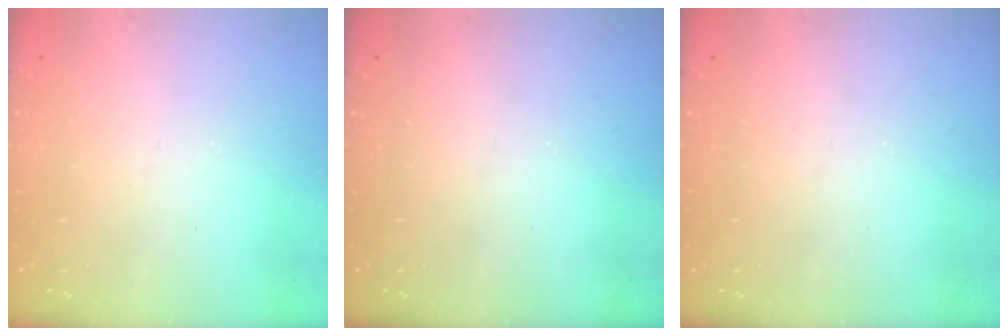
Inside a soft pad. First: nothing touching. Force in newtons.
{"total": 0.0}
{"total": 0.0}